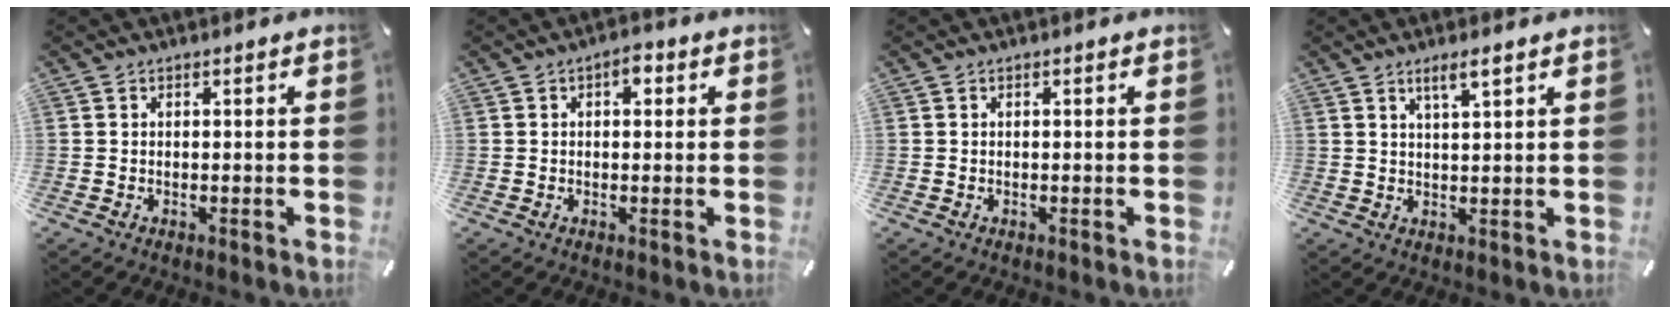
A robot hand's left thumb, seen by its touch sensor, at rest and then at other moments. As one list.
[{"total": 3.1, "force": [0.8, 1.9, 2.3], "torque": [-0.025, -0.001, 0.006]}, {"total": 0.0}, {"total": 4.0, "force": [2.7, 0.5, 2.9], "torque": [-0.062, -0.004, 0.047]}]